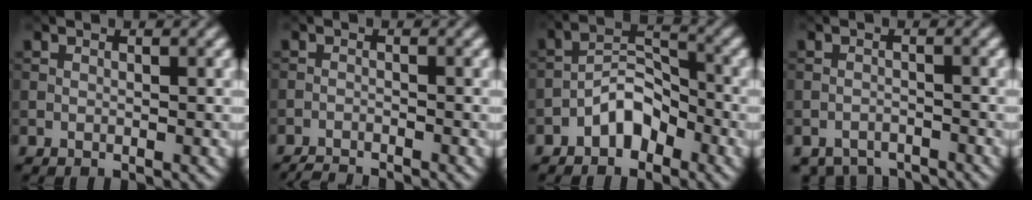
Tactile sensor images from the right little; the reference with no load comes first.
{"total": 2.5, "force": [-2.4, 0.1, 0.7], "torque": [-0.013, -0.002, -0.049]}
{"total": 3.9, "force": [-2.4, 2.0, 2.4], "torque": [-0.032, 0.019, -0.049]}
{"total": 3.2, "force": [-3.0, 0.9, 0.4], "torque": [-0.001, -0.006, -0.055]}